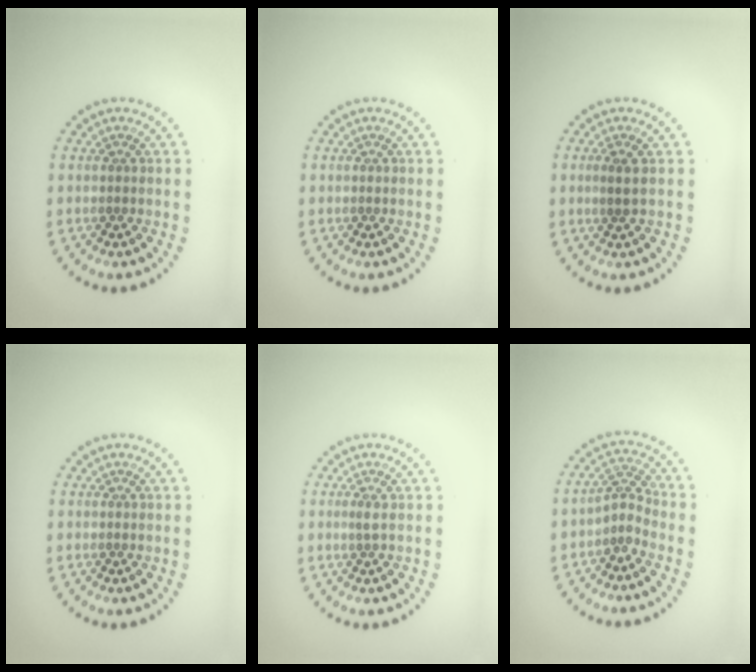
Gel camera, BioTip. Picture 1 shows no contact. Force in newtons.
{"total": 0.0}
{"total": 1.3, "press": 1.1, "slide": 0.6}
{"total": 0.0}
{"total": 0.8, "press": 0.5, "slide": 0.7}
{"total": 2.0, "press": 1.3, "slide": 1.5}